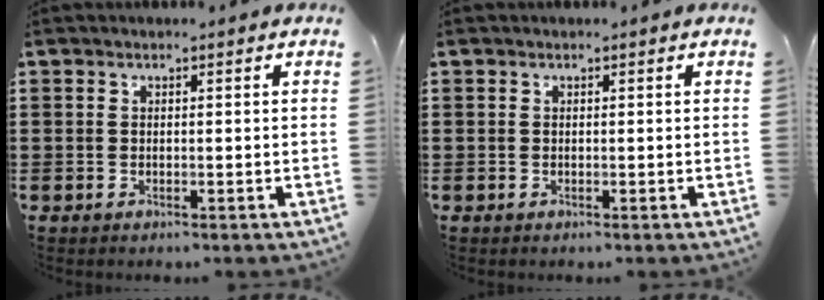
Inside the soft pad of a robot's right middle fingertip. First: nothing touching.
{"total": 0.0}